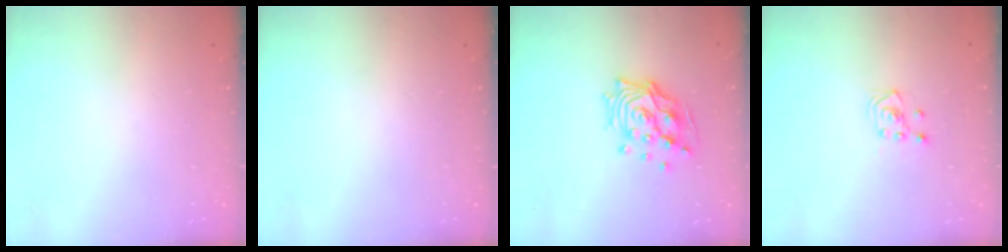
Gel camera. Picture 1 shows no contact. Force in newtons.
{"total": 0.0}
{"total": 13.8, "press": 13.6, "slide": 2.0}
{"total": 3.0, "press": 2.6, "slide": 1.5}